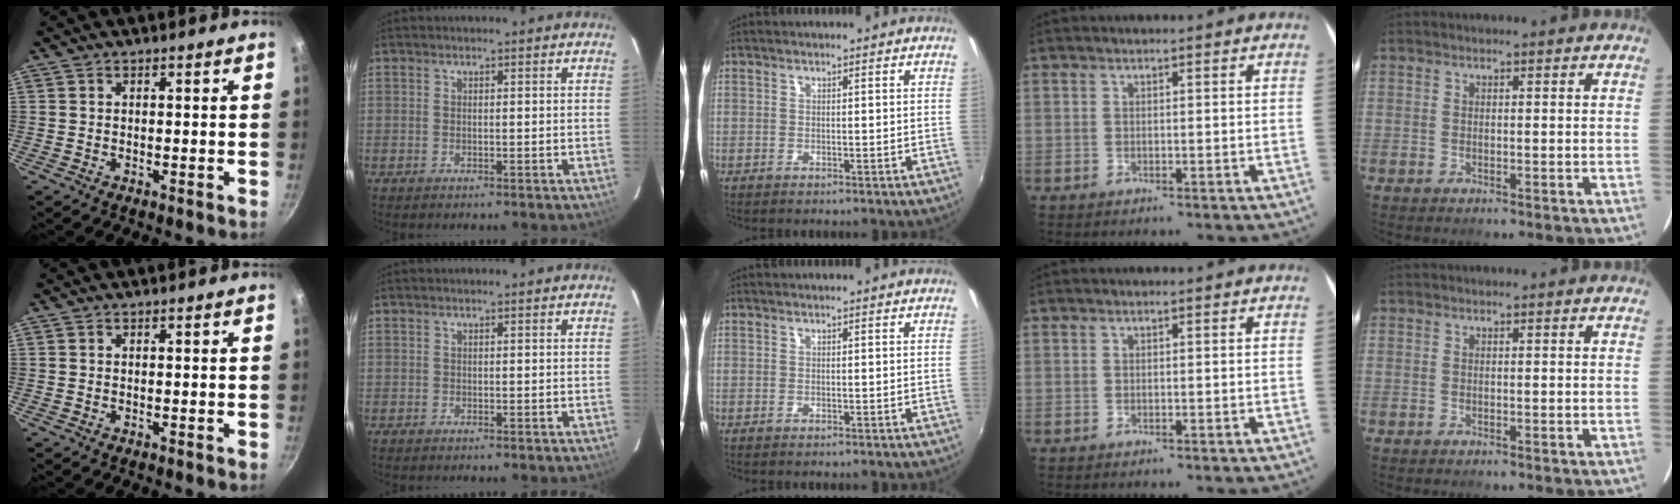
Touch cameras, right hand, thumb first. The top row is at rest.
{}